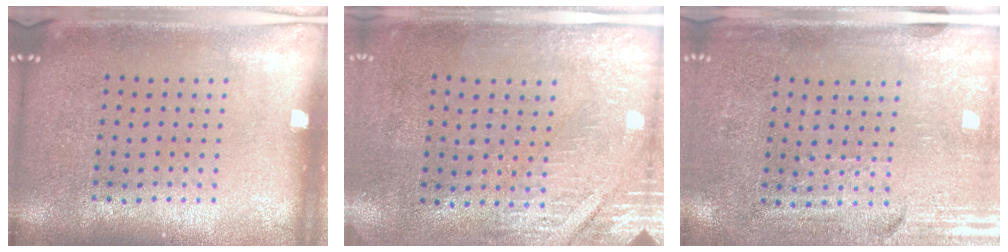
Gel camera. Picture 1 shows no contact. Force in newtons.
{"total": 2.8, "press": 2.4, "slide": 1.4}
{"total": 3.5, "press": 3.1, "slide": 1.5}